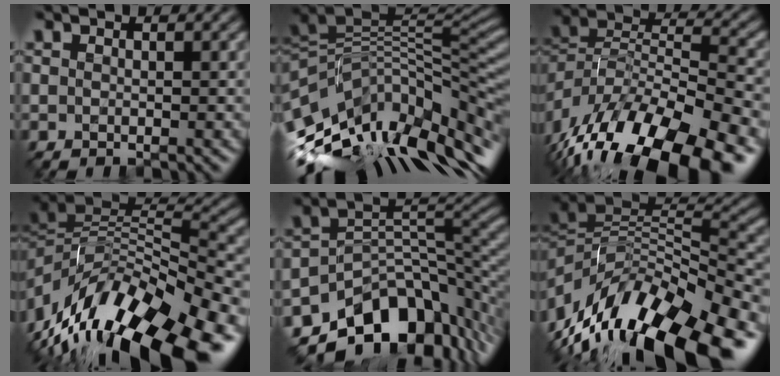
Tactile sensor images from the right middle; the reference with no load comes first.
{"total": 14.1, "force": [-5.0, 6.1, 11.7], "torque": [-0.224, 0.002, -0.072]}
{"total": 15.0, "force": [-9.2, 5.9, 10.3], "torque": [-0.186, 0.004, -0.149]}
{"total": 14.1, "force": [-7.1, 6.2, 10.5], "torque": [-0.198, 0.006, -0.112]}
{"total": 11.3, "force": [-7.6, 6.1, 5.7], "torque": [-0.077, 0.002, -0.140]}
{"total": 14.5, "force": [-7.0, 6.8, 10.7], "torque": [-0.199, -0.003, -0.105]}